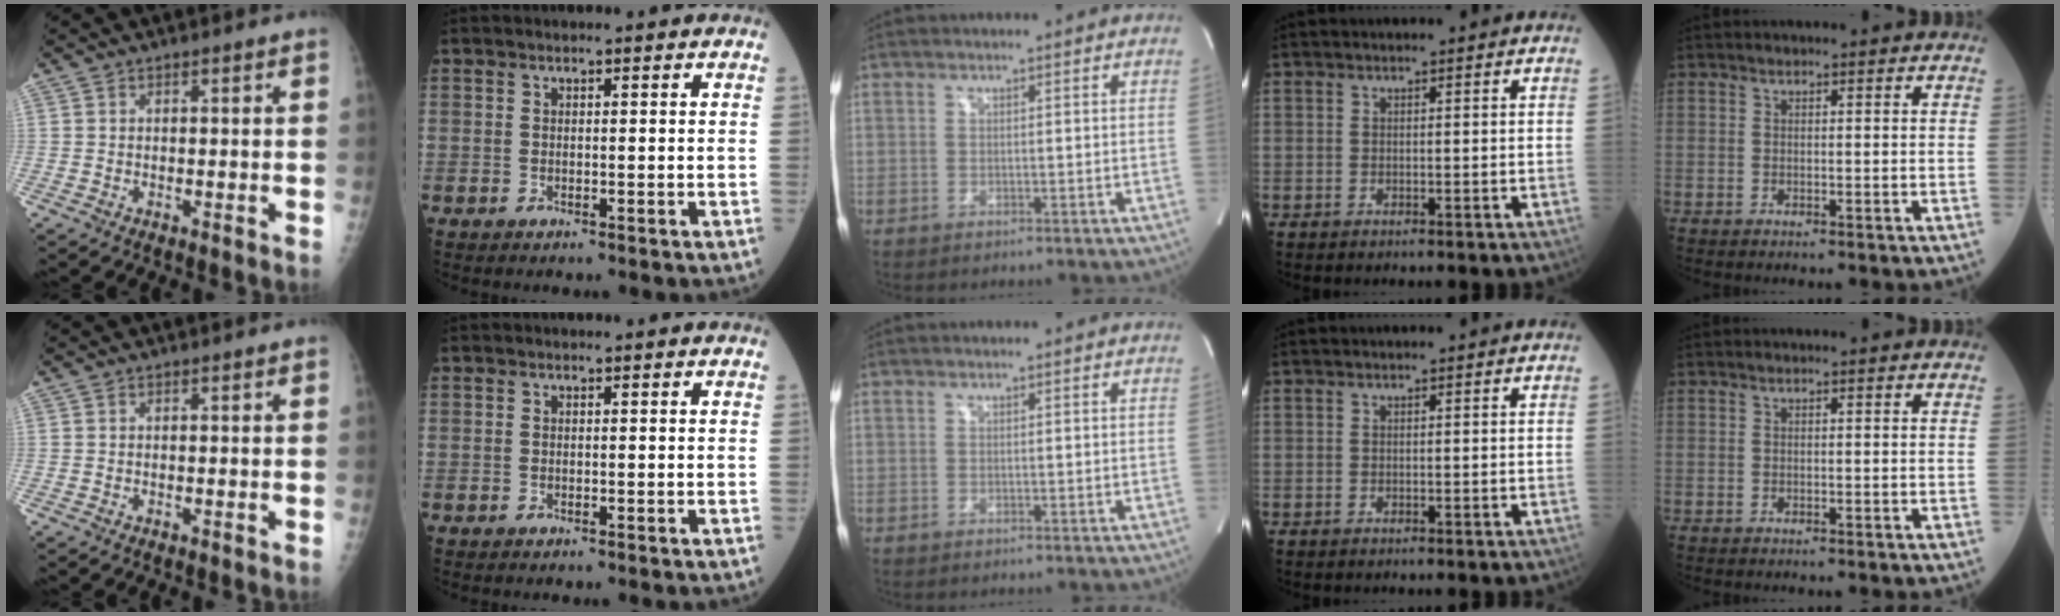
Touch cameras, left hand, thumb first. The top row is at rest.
{}